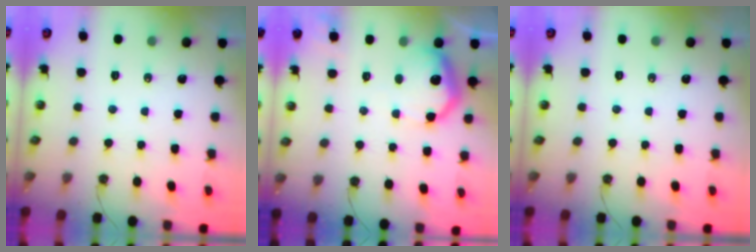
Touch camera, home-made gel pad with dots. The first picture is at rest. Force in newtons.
{"total": 11.4, "press": 11.4, "slide": 0.8}
{"total": 0.0}